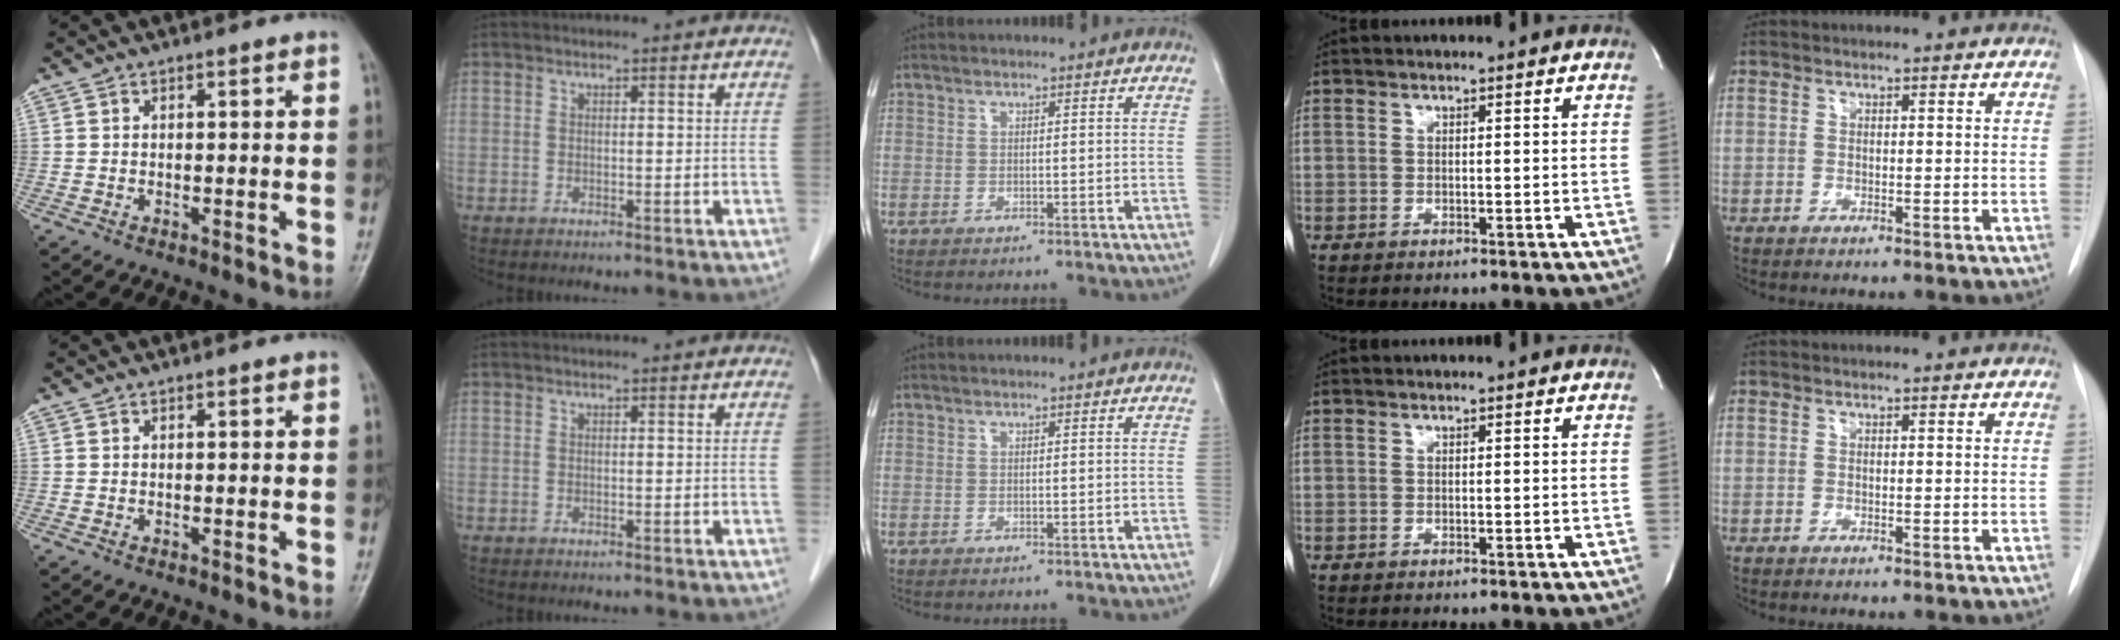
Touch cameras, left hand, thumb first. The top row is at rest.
{}